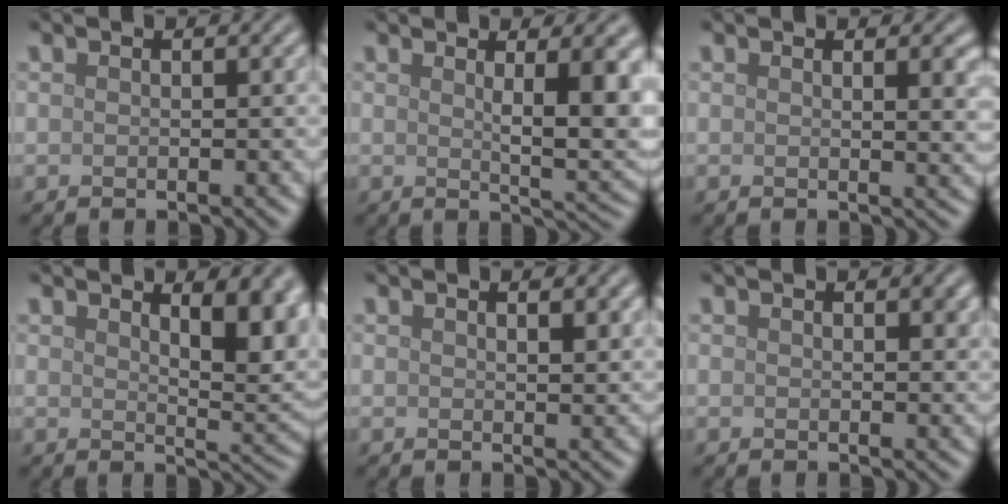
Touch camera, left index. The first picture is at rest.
{"total": 6.6, "force": [1.4, 1.9, 6.2], "torque": [-0.079, -0.007, 0.028]}
{"total": 2.8, "force": [1.1, 1.1, 2.4], "torque": [-0.017, 0.001, 0.014]}
{"total": 5.6, "force": [2.6, 2.1, 4.5], "torque": [-0.056, -0.007, 0.043]}
{"total": 1.3, "force": [0.8, 0.3, 0.9], "torque": [-0.014, -0.001, 0.014]}
{"total": 1.1, "force": [0.6, 0.4, 0.9], "torque": [-0.006, -0.004, 0.010]}